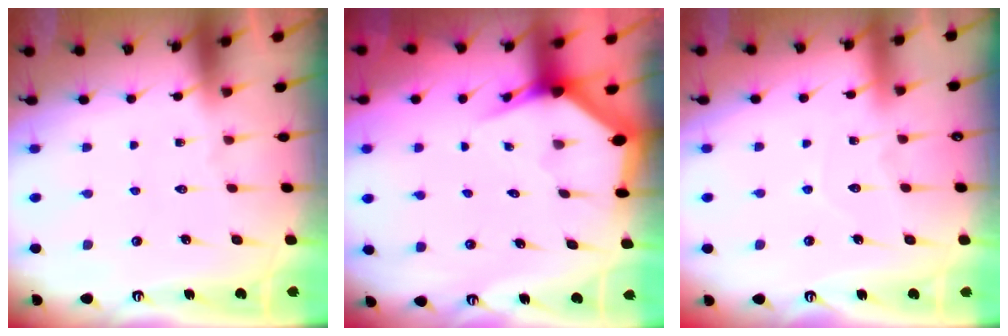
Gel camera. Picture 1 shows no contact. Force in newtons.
{"total": 3.4, "press": 3.4, "slide": 0.4}
{"total": 5.7, "press": 5.7, "slide": 0.5}